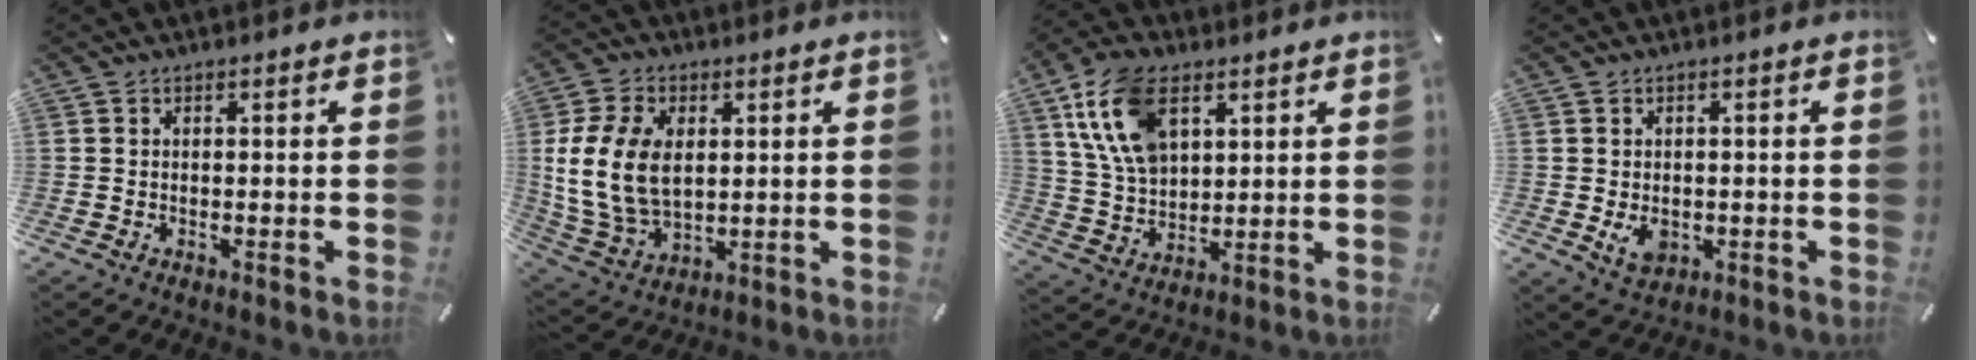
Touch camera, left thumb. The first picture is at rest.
{"total": 14.3, "force": [1.8, 10.3, 9.8], "torque": [-0.230, 0.005, 0.034]}
{"total": 13.9, "force": [6.2, 8.7, 8.9], "torque": [-0.219, -0.004, 0.114]}
{"total": 4.4, "force": [-0.7, 3.4, 2.7], "torque": [-0.043, -0.006, -0.013]}